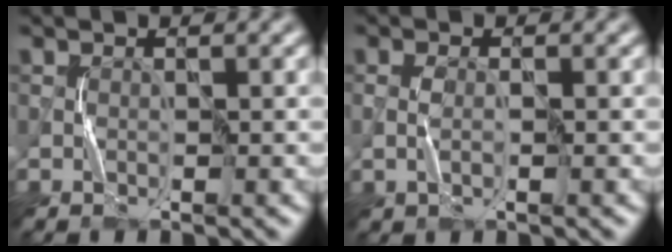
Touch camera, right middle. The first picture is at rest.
{"total": 1.4, "force": [-0.2, 0.5, 1.3], "torque": [-0.032, 0.002, -0.005]}